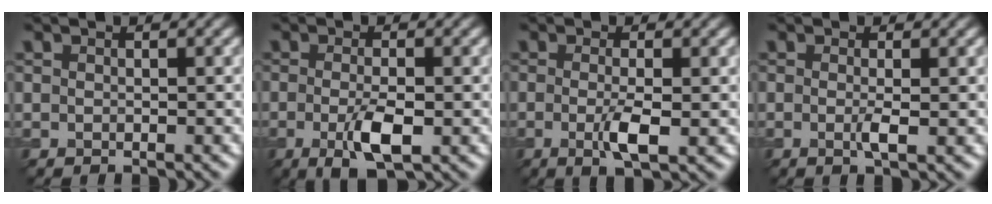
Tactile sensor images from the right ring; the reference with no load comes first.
{"total": 4.0, "force": [-1.1, 1.1, 3.7], "torque": [-0.074, -0.009, -0.019]}
{"total": 3.2, "force": [-0.6, 0.7, 3.1], "torque": [-0.063, -0.010, -0.012]}
{"total": 1.7, "force": [-0.2, 0.2, 1.7], "torque": [-0.034, -0.006, -0.005]}